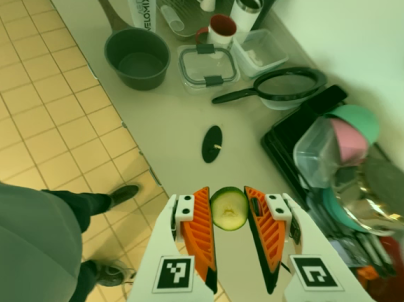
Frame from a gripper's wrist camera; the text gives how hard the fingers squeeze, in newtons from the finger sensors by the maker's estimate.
{"total": 7.7, "left": 7.4, "right": 7.9}